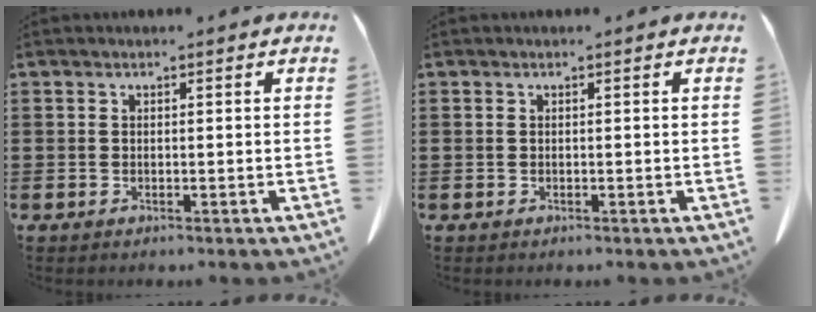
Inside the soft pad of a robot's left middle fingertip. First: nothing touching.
{"total": 0.0}